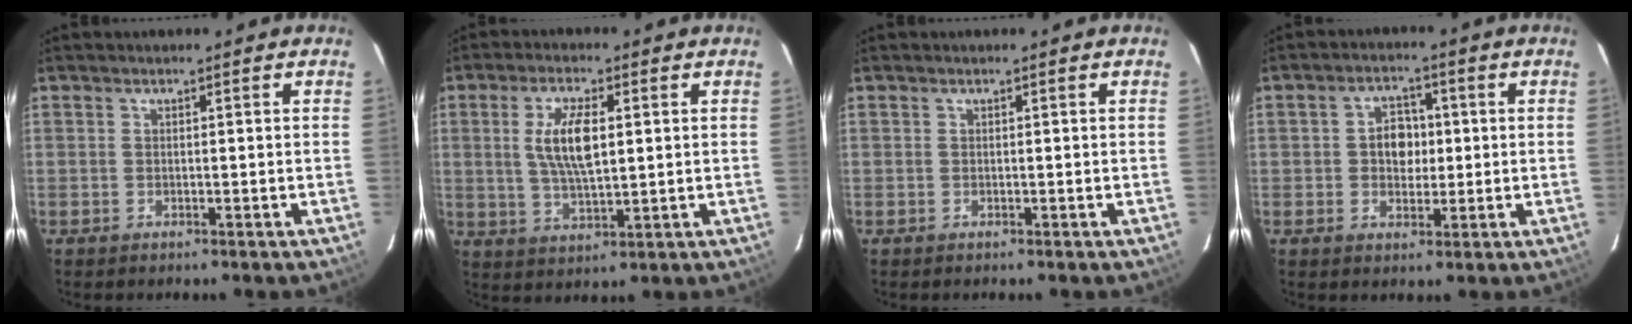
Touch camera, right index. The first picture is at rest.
{"total": 8.6, "force": [1.6, 3.2, 7.8], "torque": [-0.152, 0.001, 0.034]}
{"total": 0.0}
{"total": 5.3, "force": [0.2, 4.4, 3.0], "torque": [-0.053, 0.015, 0.005]}